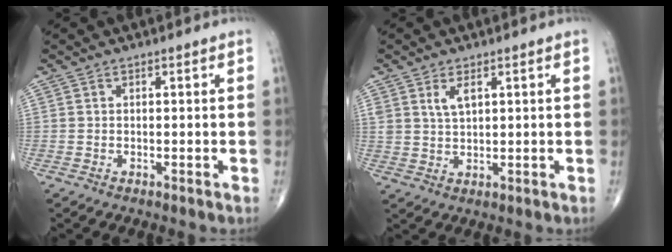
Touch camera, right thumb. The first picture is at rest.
{"total": 3.5, "force": [1.7, 1.7, 2.5], "torque": [-0.042, -0.008, 0.036]}